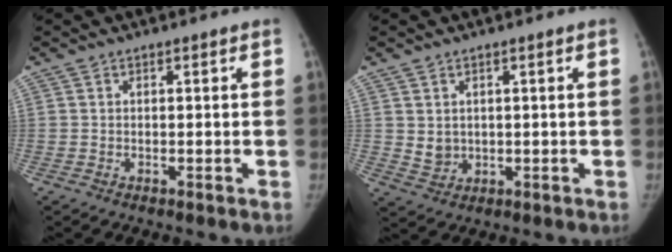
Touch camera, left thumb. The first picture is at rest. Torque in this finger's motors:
{"motor_torque": [-0.01, 0.00, 0.42, -0.43, 0.01]}